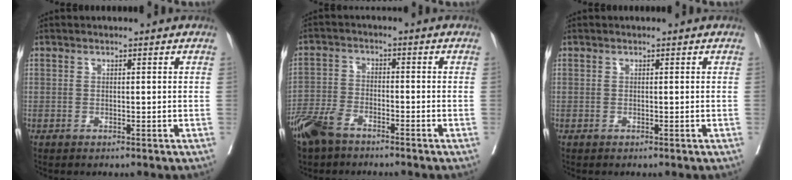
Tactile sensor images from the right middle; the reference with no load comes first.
{"total": 6.7, "force": [-5.2, 2.6, 3.3], "torque": [-0.079, -0.009, -0.102]}
{"total": 0.0}